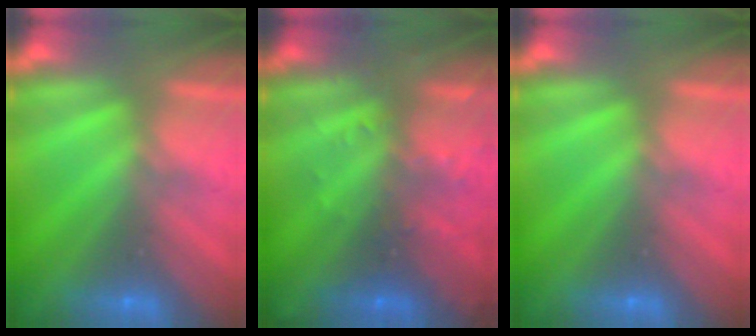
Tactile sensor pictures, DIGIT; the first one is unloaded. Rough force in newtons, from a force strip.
{"total": 2.9}
{"total": 0.0}